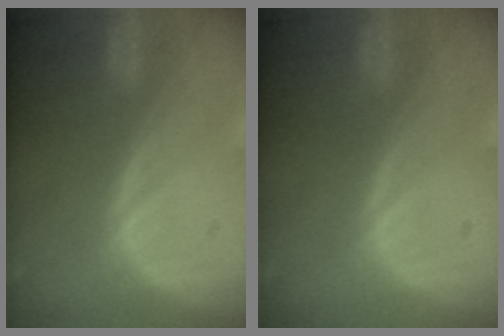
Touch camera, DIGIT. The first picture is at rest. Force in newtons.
{"total": 0.0}